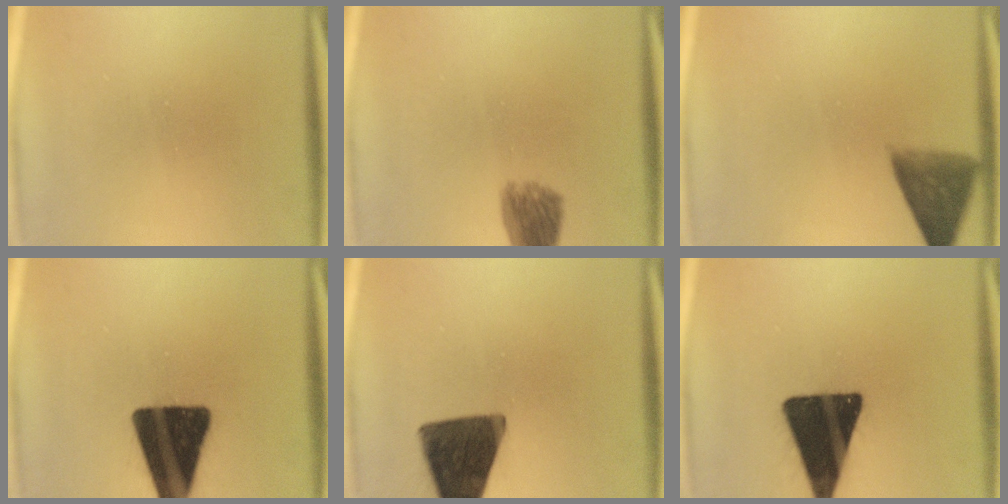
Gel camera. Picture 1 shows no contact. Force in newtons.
{"total": 7.2}
{"total": 8.0}
{"total": 18.9}
{"total": 14.9}
{"total": 19.2}